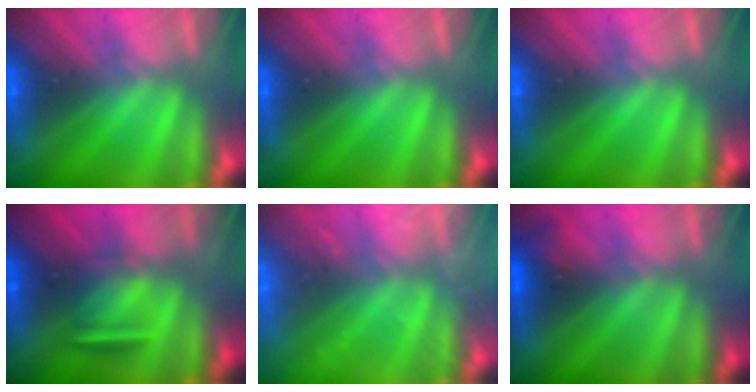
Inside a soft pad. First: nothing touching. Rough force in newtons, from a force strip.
{"total": 0.0}
{"total": 0.0}
{"total": 3.2}
{"total": 2.4}
{"total": 1.9}